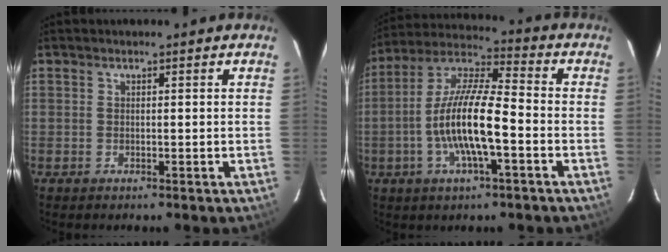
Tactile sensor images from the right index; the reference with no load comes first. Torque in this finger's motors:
{"motor_torque": [1.50, -0.64, 0.95, 0.21]}